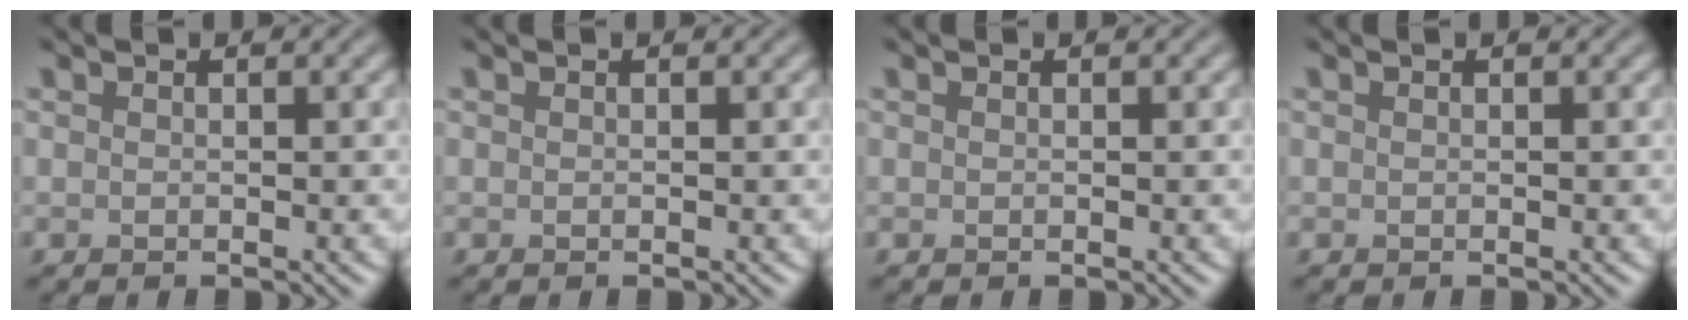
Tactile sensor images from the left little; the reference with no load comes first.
{"total": 0.0}
{"total": 0.0}
{"total": 0.0}